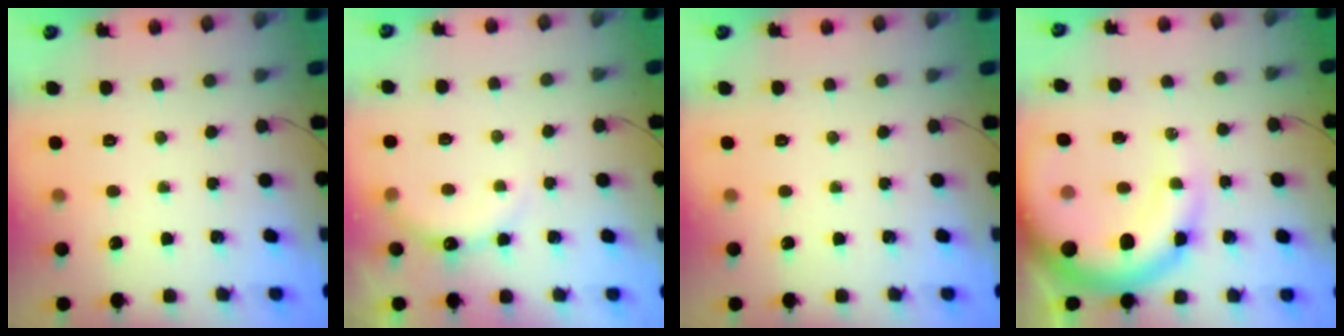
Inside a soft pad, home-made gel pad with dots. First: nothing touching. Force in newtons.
{"total": 6.4, "press": 6.2, "slide": 1.4}
{"total": 0.0}
{"total": 14.0, "press": 13.6, "slide": 3.6}